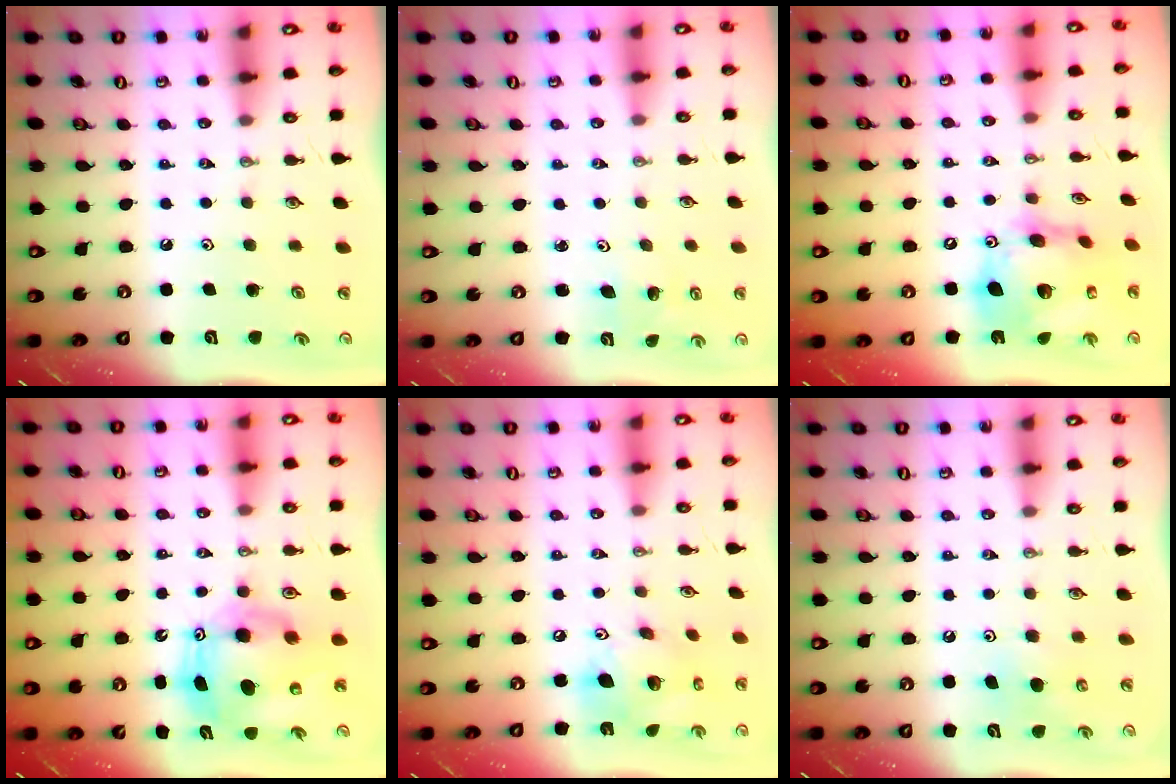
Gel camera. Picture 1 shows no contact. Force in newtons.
{"total": 1.9, "press": 1.9, "slide": 0.2}
{"total": 18.9, "press": 18.8, "slide": 2.2}
{"total": 11.3, "press": 11.3, "slide": 1.1}
{"total": 16.8, "press": 16.4, "slide": 3.4}
{"total": 4.8, "press": 4.8, "slide": 0.5}